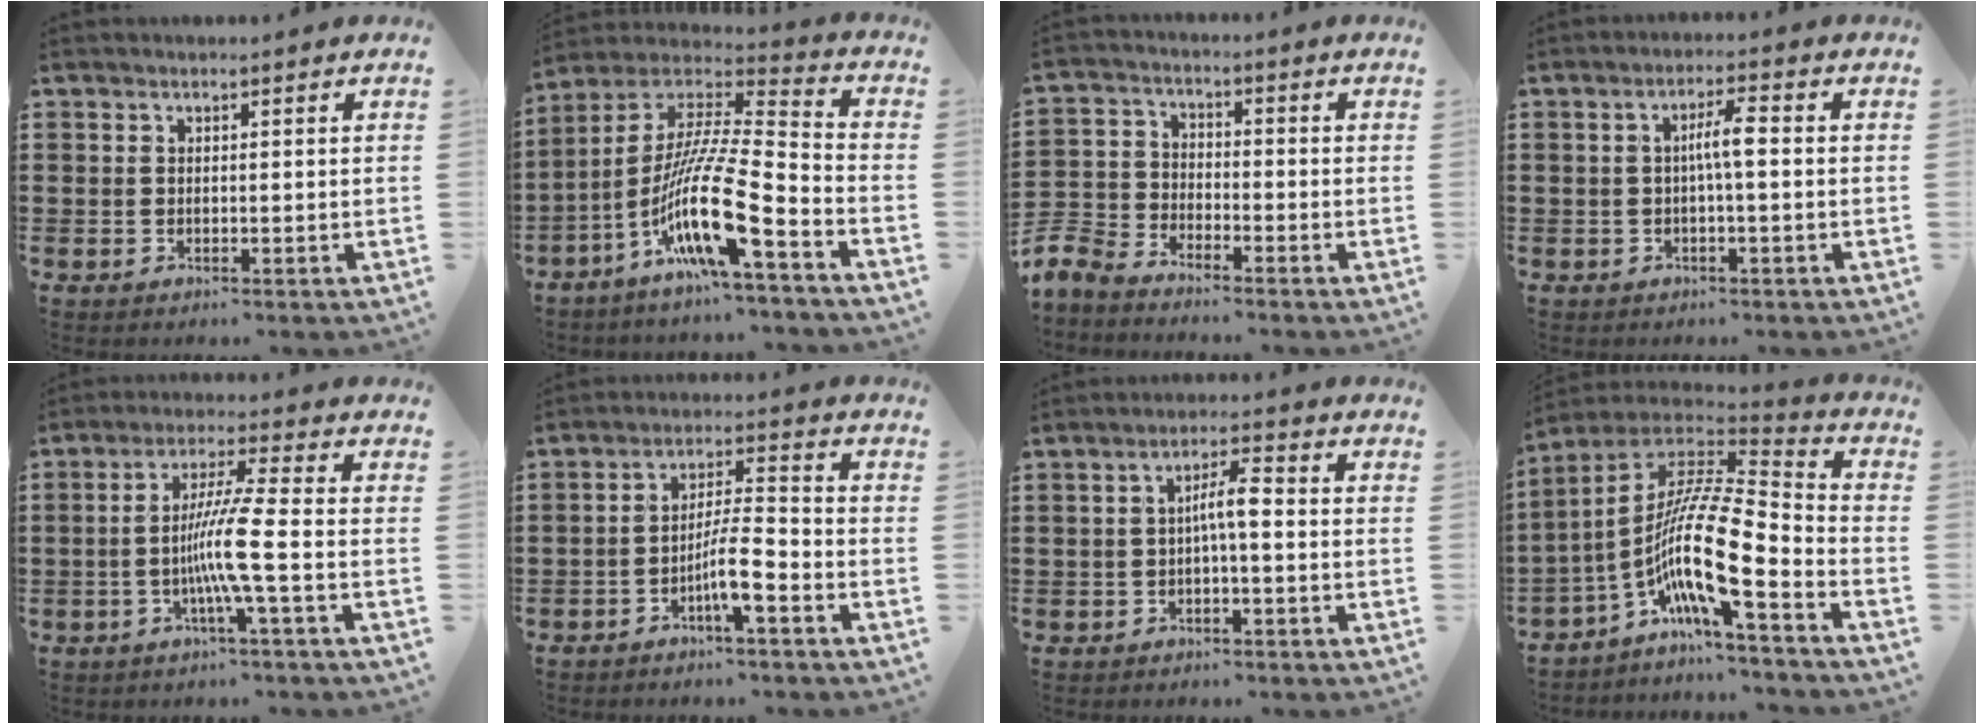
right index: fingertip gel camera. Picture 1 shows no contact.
{"total": 16.2, "force": [-8.4, 2.5, 13.6], "torque": [-0.285, -0.014, -0.161]}
{"total": 5.7, "force": [-5.5, 1.0, 0.8], "torque": [-0.048, -0.003, -0.120]}
{"total": 3.7, "force": [-0.2, 0.4, 3.7], "torque": [-0.069, 0.005, -0.008]}
{"total": 8.0, "force": [-2.2, -0.6, 7.6], "torque": [-0.154, -0.016, -0.049]}
{"total": 6.5, "force": [-3.5, 1.0, 5.4], "torque": [-0.107, 0.001, -0.067]}
{"total": 4.0, "force": [-0.5, 0.8, 3.9], "torque": [-0.073, 0.009, -0.013]}
{"total": 15.4, "force": [-5.6, 3.5, 13.9], "torque": [-0.299, -0.021, -0.115]}